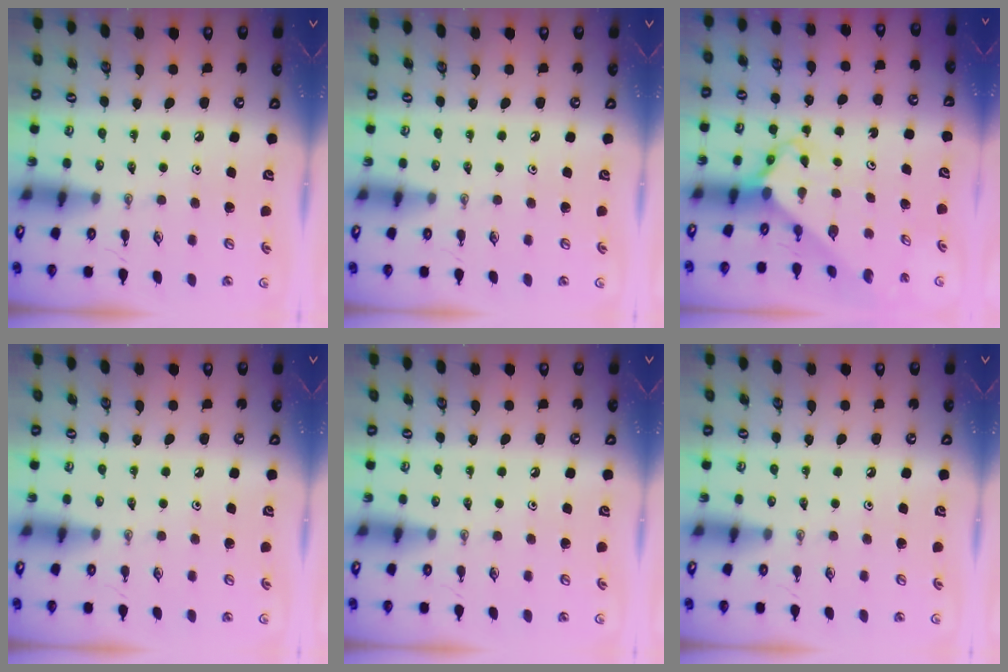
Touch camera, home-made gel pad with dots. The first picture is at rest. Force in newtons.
{"total": 0.0}
{"total": 2.6, "press": 2.6, "slide": 0.2}
{"total": 0.0}
{"total": 0.0}
{"total": 0.0}